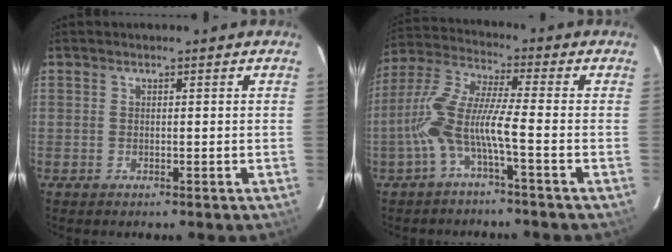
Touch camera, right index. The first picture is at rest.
{"total": 9.6, "force": [-3.7, 0.4, 8.9], "torque": [-0.198, 0.007, -0.073]}